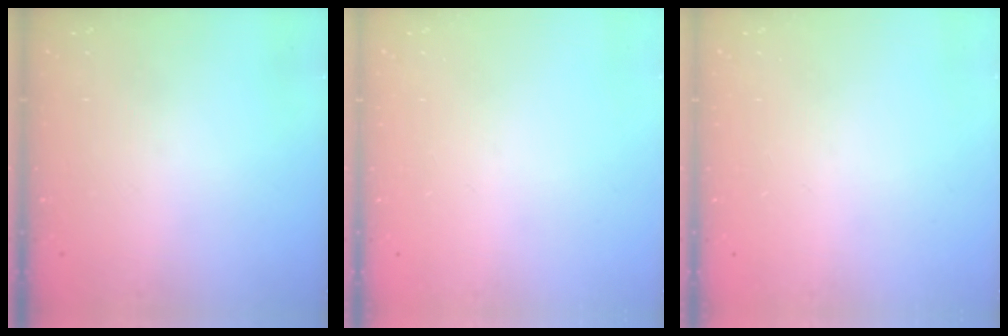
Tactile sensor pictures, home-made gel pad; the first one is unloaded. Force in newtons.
{"total": 0.0}
{"total": 0.0}